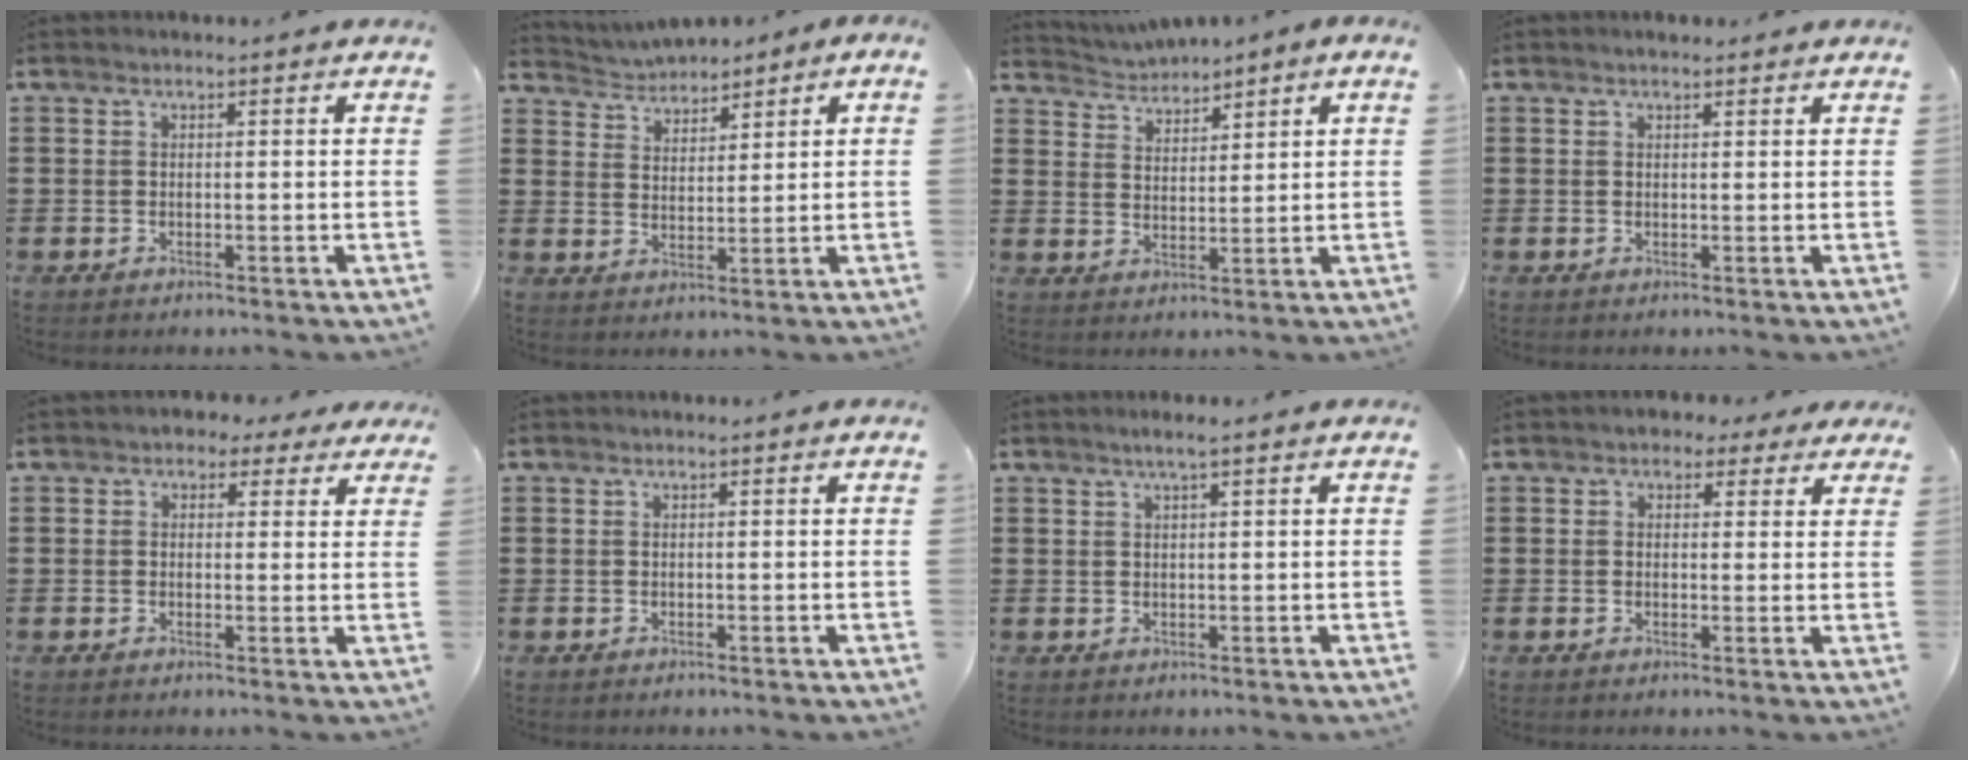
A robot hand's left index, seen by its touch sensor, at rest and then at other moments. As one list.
[{"total": 3.3, "force": [2.8, 1.6, -0.1], "torque": [-0.017, -0.011, 0.049]}, {"total": 2.4, "force": [2.3, 0.5, -0.3], "torque": [-0.007, -0.011, 0.039]}, {"total": 0.8, "force": [0.7, 0.3, 0.2], "torque": [-0.006, 0.003, 0.013]}, {"total": 2.2, "force": [1.3, 1.6, 0.8], "torque": [-0.015, 0.007, 0.021]}, {"total": 0.0}, {"total": 1.6, "force": [1.0, 0.0, 1.3], "torque": [-0.026, 0.000, 0.018]}, {"total": 2.2, "force": [1.4, 1.6, 0.6], "torque": [-0.013, 0.008, 0.022]}]